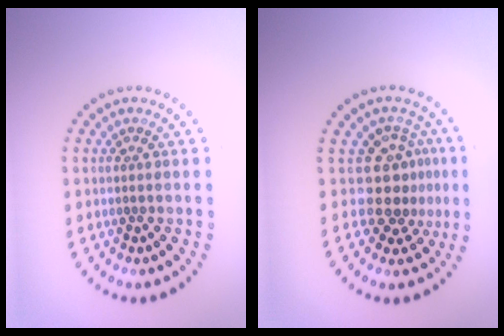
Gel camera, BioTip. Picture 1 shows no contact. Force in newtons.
{"total": 3.6, "press": 2.6, "slide": 2.5}